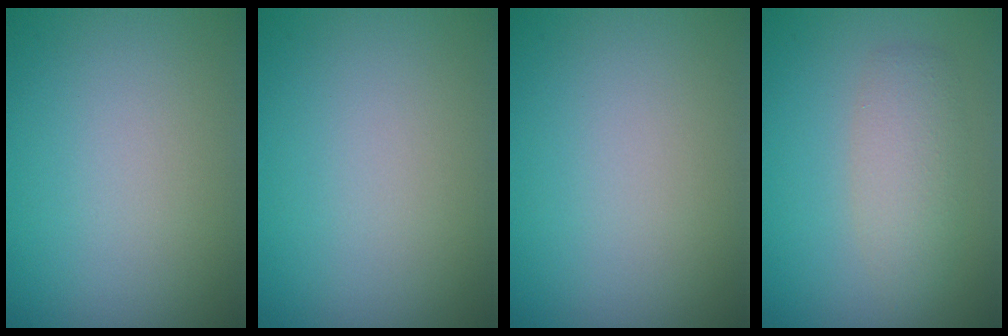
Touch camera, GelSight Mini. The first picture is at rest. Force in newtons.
{"total": 0.0}
{"total": 0.0}
{"total": 3.0, "press": 3.0, "slide": 0.2}